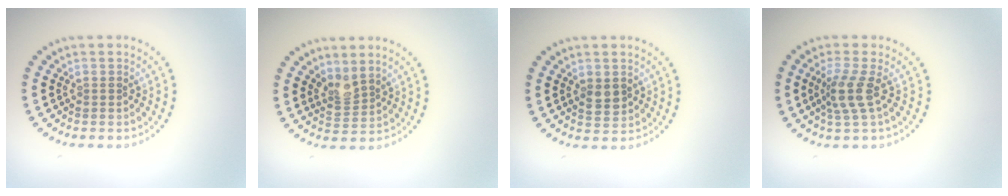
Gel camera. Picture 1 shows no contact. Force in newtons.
{"total": 2.1, "press": 1.5, "slide": 1.5}
{"total": 1.7, "press": 1.7, "slide": 0.1}
{"total": 2.6, "press": 1.9, "slide": 1.7}